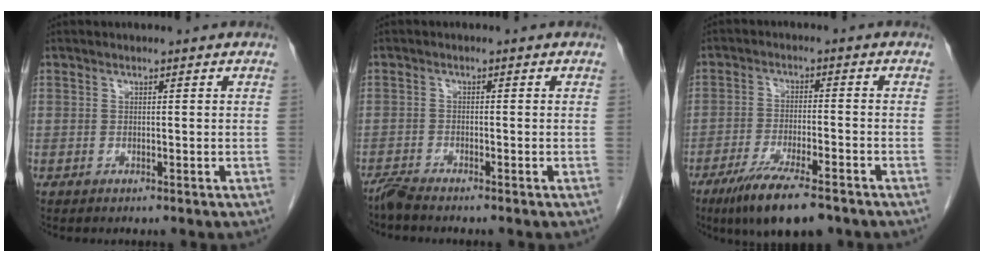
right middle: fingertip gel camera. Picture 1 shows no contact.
{"total": 1.9, "force": [-1.8, -0.3, 0.4], "torque": [-0.012, -0.008, -0.039]}
{"total": 10.9, "force": [-7.8, 1.9, 7.4], "torque": [-0.126, -0.024, -0.126]}